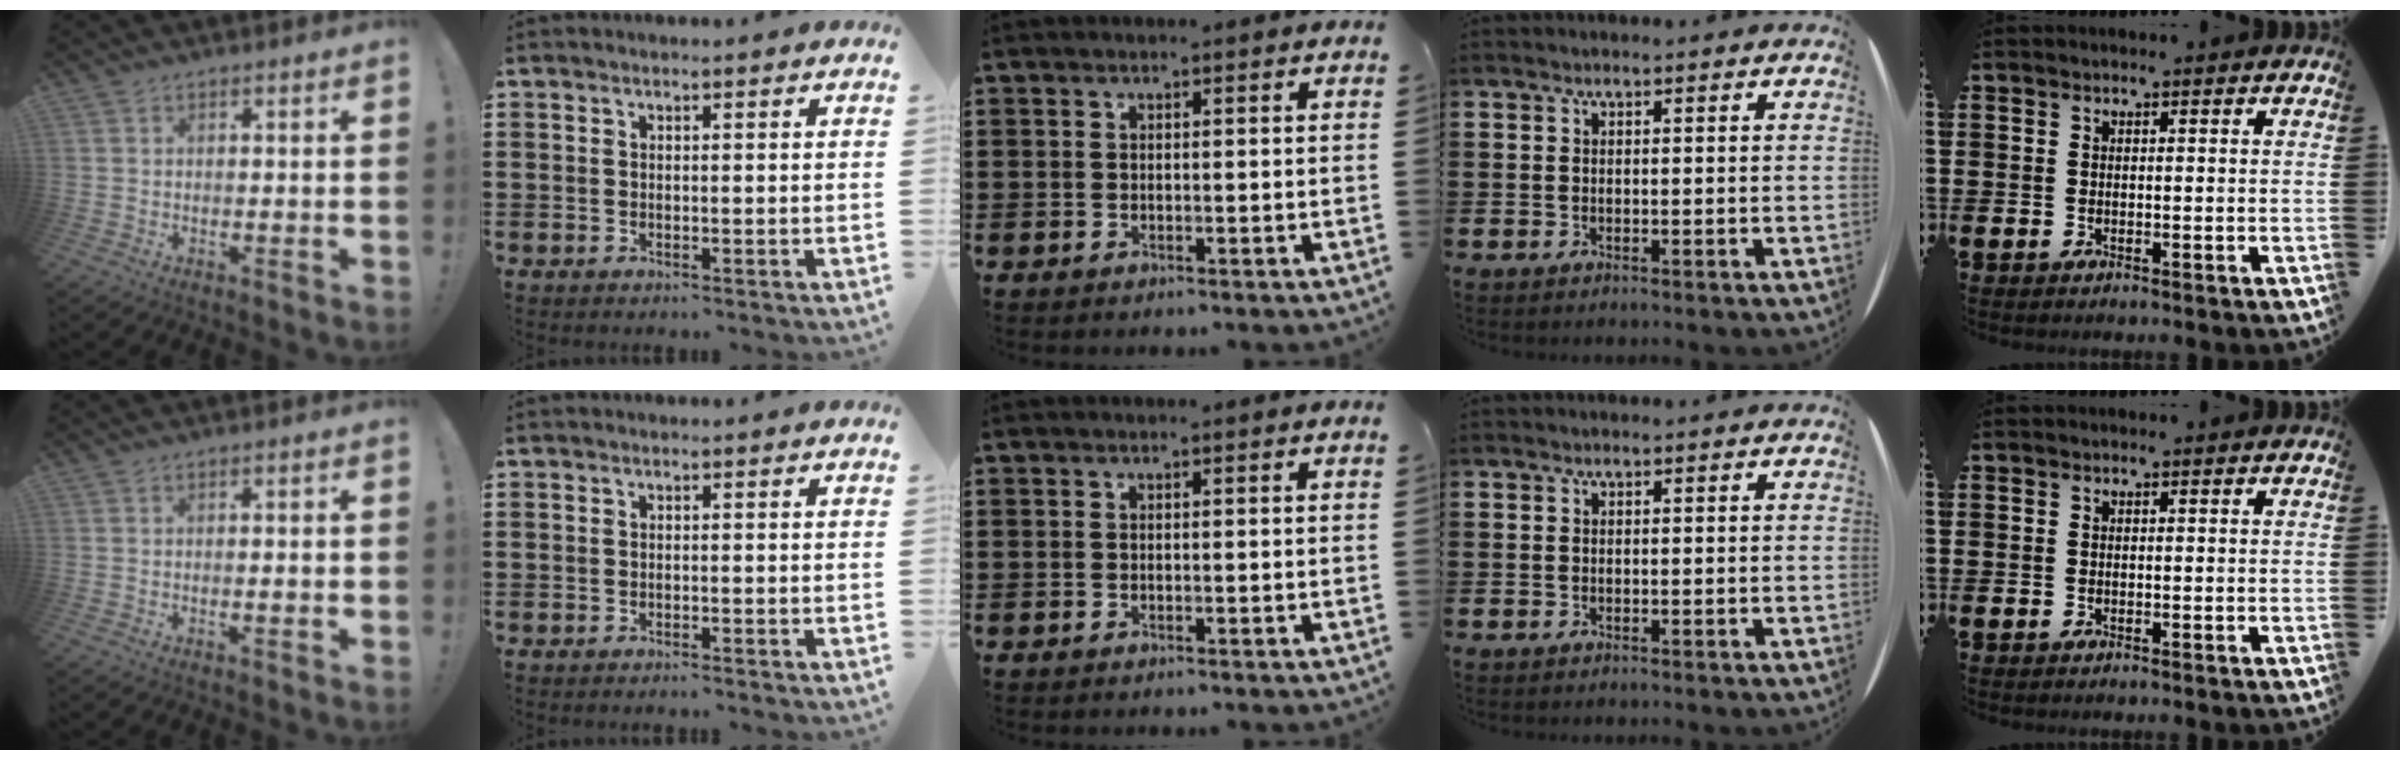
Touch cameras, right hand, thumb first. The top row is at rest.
{"thumb": {"total": 2.1, "force": [-0.3, 0.0, 2.0], "torque": [-0.027, -0.002, -0.007]}, "index": {"total": 0.6, "force": [-0.6, -0.1, 0.0], "torque": [-0.002, -0.003, -0.012]}}